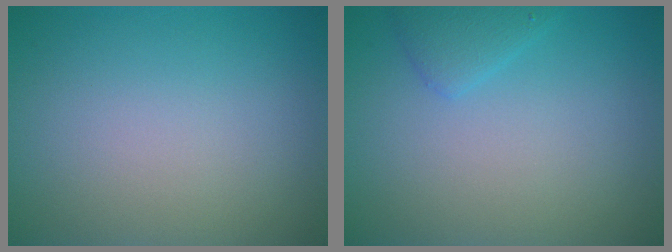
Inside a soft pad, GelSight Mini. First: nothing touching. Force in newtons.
{"total": 1.5, "press": 1.5, "slide": 0.2}